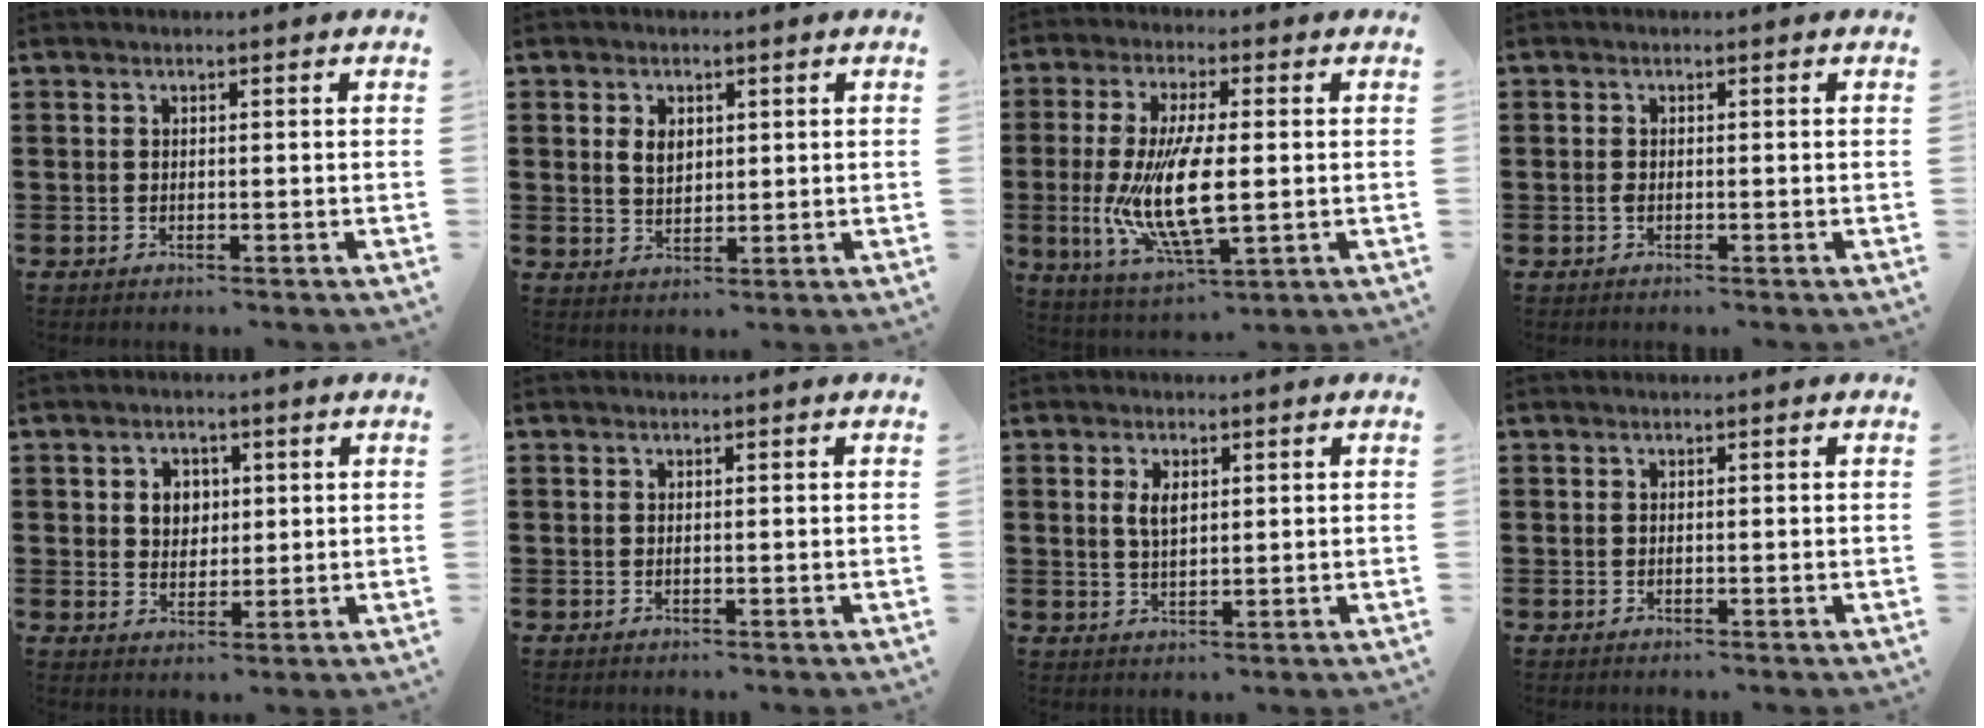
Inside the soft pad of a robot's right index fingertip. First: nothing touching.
{"total": 3.0, "force": [0.8, 2.0, 2.1], "torque": [-0.047, 0.009, 0.015]}
{"total": 12.2, "force": [-0.4, 4.4, 11.4], "torque": [-0.252, -0.019, -0.011]}
{"total": 0.9, "force": [-0.3, 0.4, 0.7], "torque": [-0.015, -0.002, -0.005]}
{"total": 3.6, "force": [0.8, 3.0, 1.8], "torque": [-0.047, 0.012, 0.010]}
{"total": 0.0}
{"total": 3.3, "force": [0.9, 1.6, 2.7], "torque": [-0.057, 0.007, 0.015]}
{"total": 0.0}